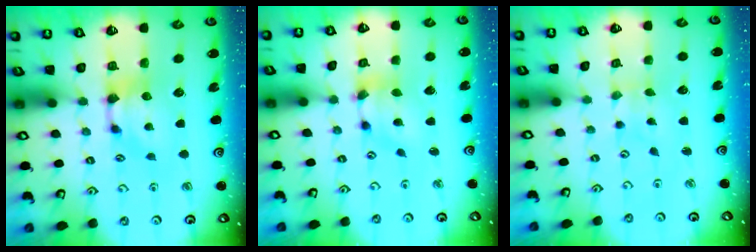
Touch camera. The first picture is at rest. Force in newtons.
{"total": 5.2, "press": 4.8, "slide": 2.0}
{"total": 4.7, "press": 4.7, "slide": 0.8}